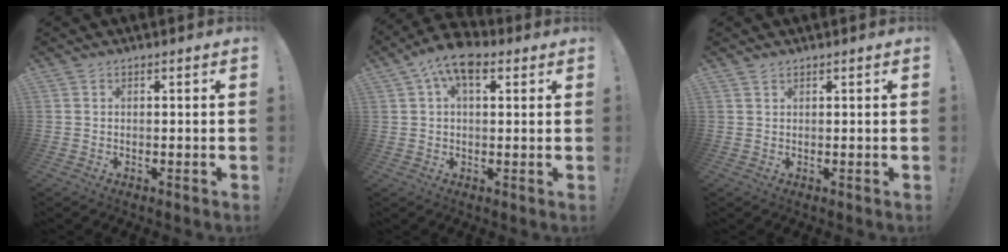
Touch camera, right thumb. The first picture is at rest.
{"total": 8.2, "force": [3.9, 4.2, 5.9], "torque": [-0.103, -0.003, 0.071]}
{"total": 0.8, "force": [0.7, 0.3, 0.2], "torque": [0.002, -0.003, 0.013]}